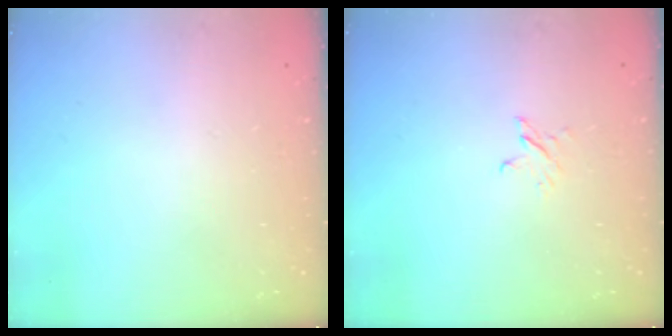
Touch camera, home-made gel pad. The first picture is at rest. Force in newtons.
{"total": 2.4, "press": 2.4, "slide": 0.3}